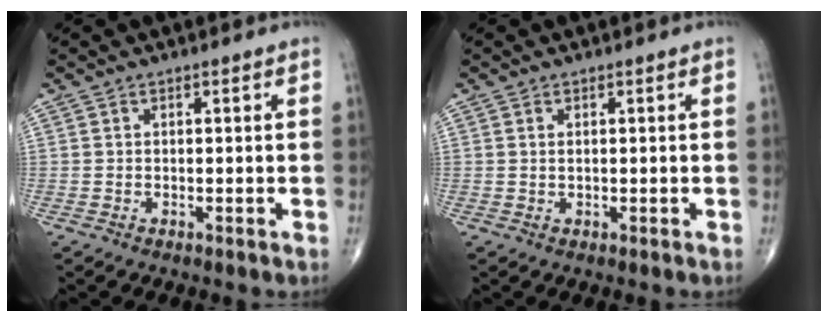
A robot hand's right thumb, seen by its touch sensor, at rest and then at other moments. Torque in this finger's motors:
{"motor_torque": [-0.09, 0.09, -0.21, -0.10, -0.04]}